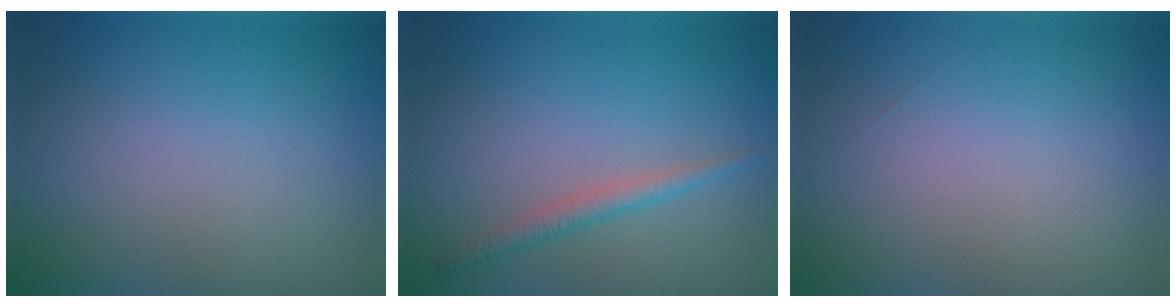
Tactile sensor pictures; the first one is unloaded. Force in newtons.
{"total": 1.8, "press": 1.8, "slide": 0.1}
{"total": 0.0}